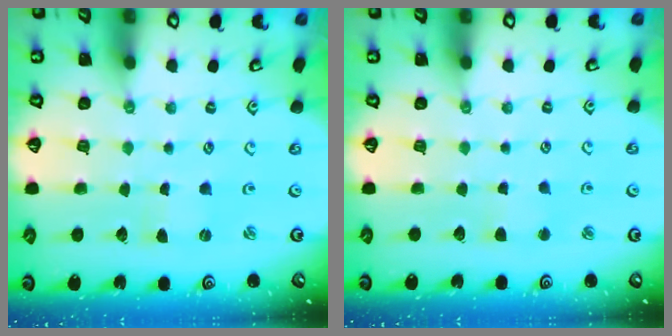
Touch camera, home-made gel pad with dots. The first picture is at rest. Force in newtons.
{"total": 2.5, "press": 2.5, "slide": 0.3}